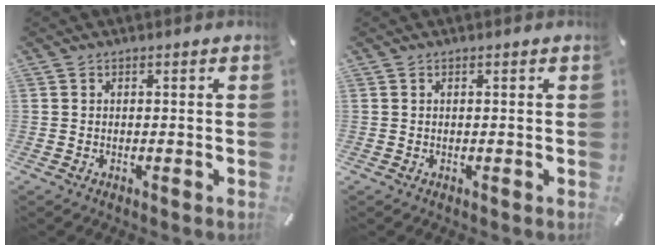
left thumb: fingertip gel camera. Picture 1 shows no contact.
{"total": 0.0}